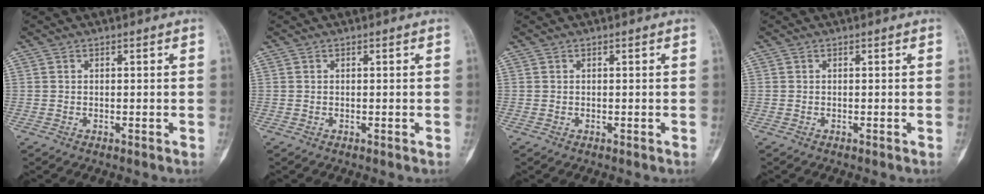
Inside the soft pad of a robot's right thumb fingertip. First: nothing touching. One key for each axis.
{"total": 0.0}
{"total": 0.0}
{"total": 0.0}